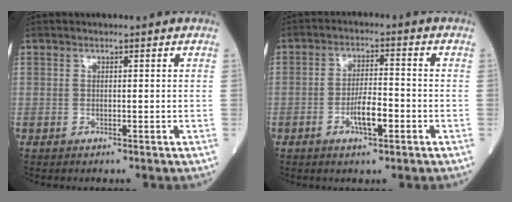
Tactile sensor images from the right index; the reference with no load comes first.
{"total": 5.1, "force": [-2.0, 1.1, 4.5], "torque": [-0.085, 0.003, -0.034]}